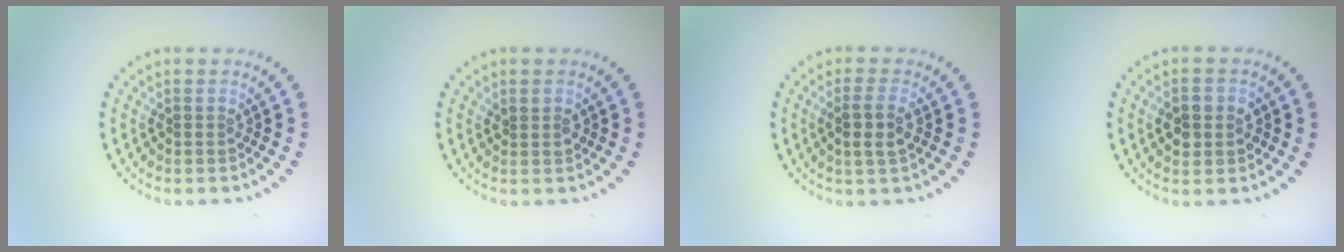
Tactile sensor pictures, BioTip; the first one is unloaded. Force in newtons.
{"total": 1.1, "press": 1.1, "slide": 0.4}
{"total": 2.3, "press": 2.2, "slide": 0.9}
{"total": 2.7, "press": 2.7, "slide": 0.2}